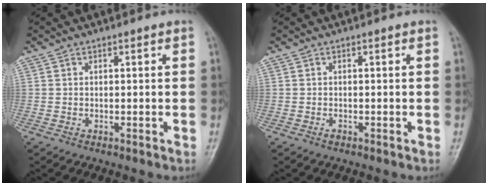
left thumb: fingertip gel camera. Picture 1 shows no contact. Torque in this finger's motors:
{"motor_torque": [-0.06, 0.02, 0.06, 0.04, 0.00]}